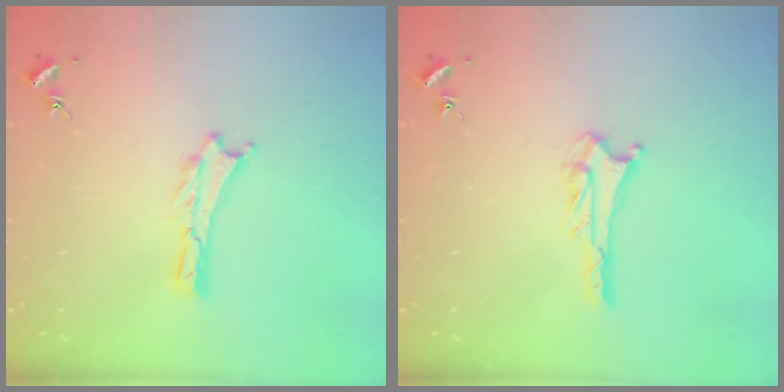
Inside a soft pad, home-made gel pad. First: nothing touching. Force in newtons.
{"total": 2.8, "press": 2.8, "slide": 0.2}